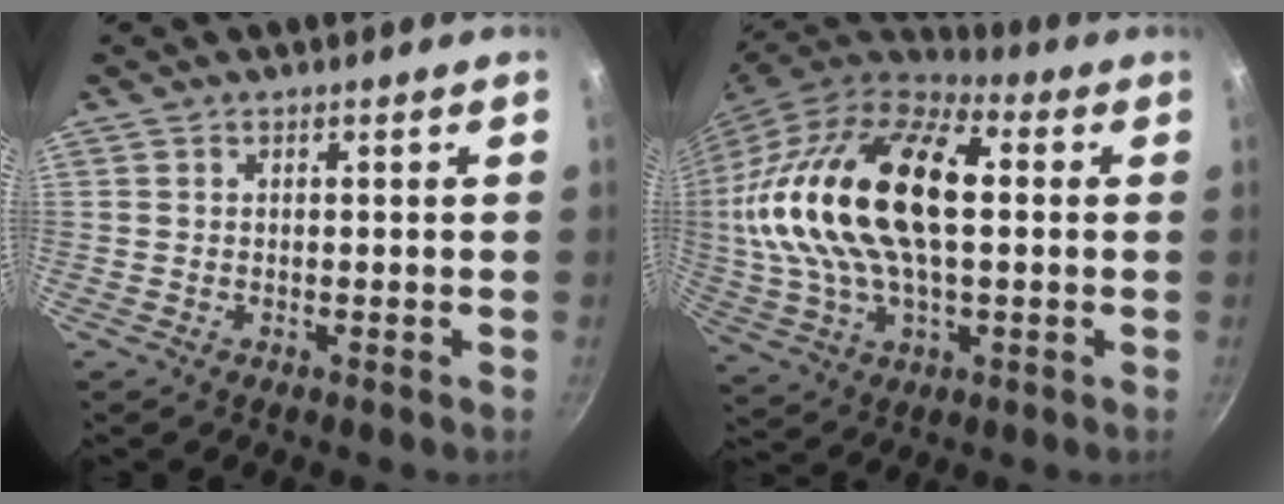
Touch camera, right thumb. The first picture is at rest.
{"total": 26.9, "force": [3.5, 14.2, 22.5], "torque": [-0.430, 0.022, 0.055]}